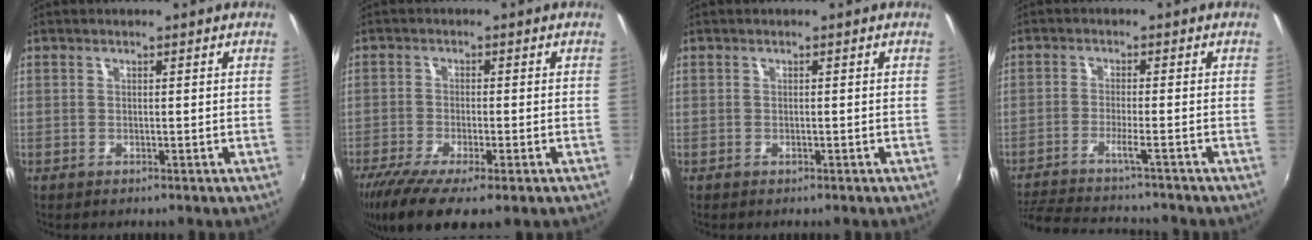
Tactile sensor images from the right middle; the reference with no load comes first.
{"total": 10.7, "force": [-7.0, 2.4, 7.7], "torque": [-0.167, -0.046, -0.119]}
{"total": 0.0}
{"total": 13.1, "force": [-11.8, -0.3, 5.6], "torque": [-0.114, -0.014, -0.188]}